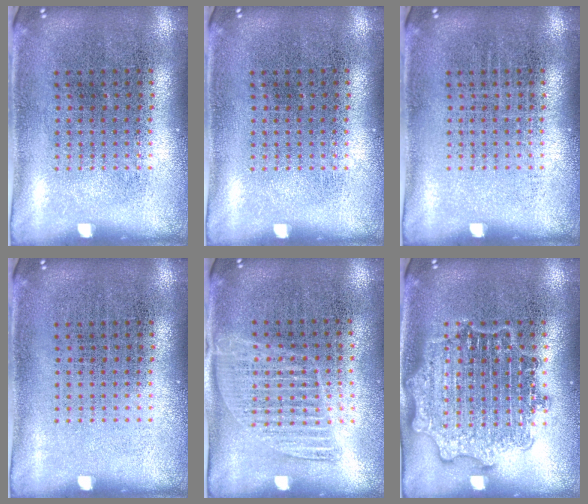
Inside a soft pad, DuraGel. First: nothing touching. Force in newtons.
{"total": 0.0}
{"total": 0.0}
{"total": 0.0}
{"total": 1.3, "press": 1.1, "slide": 0.6}
{"total": 3.0, "press": 3.0, "slide": 0.5}